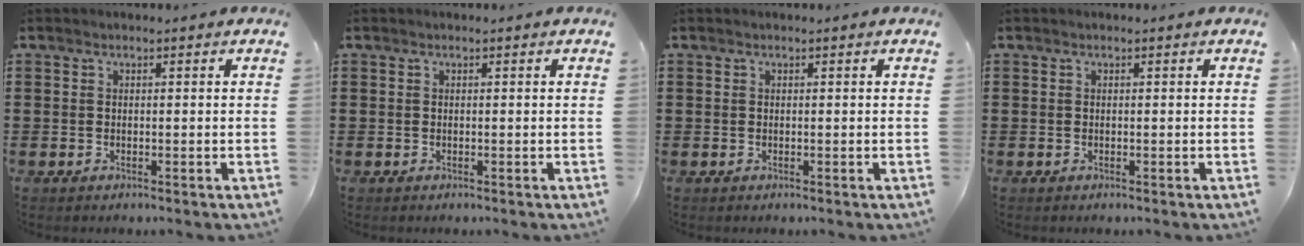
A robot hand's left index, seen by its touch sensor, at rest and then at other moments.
{"total": 0.0}
{"total": 0.0}
{"total": 0.0}